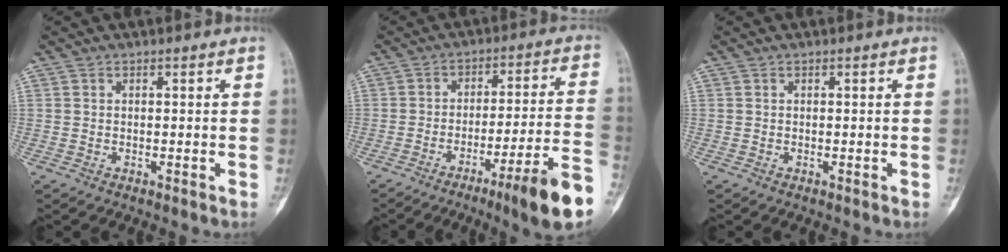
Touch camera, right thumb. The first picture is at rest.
{"total": 14.6, "force": [-8.1, 0.7, 12.2], "torque": [-0.175, 0.042, -0.119]}
{"total": 0.0}